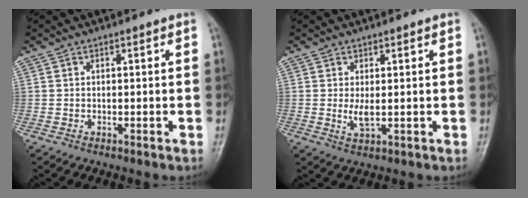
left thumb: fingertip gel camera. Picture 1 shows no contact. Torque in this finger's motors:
{"motor_torque": [0.08, 0.08, 0.00, -0.11, 0.02]}